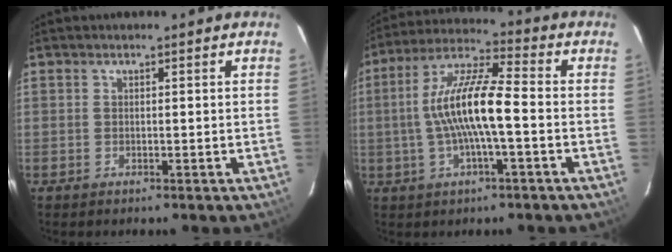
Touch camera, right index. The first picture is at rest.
{"total": 12.1, "force": [-1.5, 1.9, 11.9], "torque": [-0.233, 0.015, -0.031]}